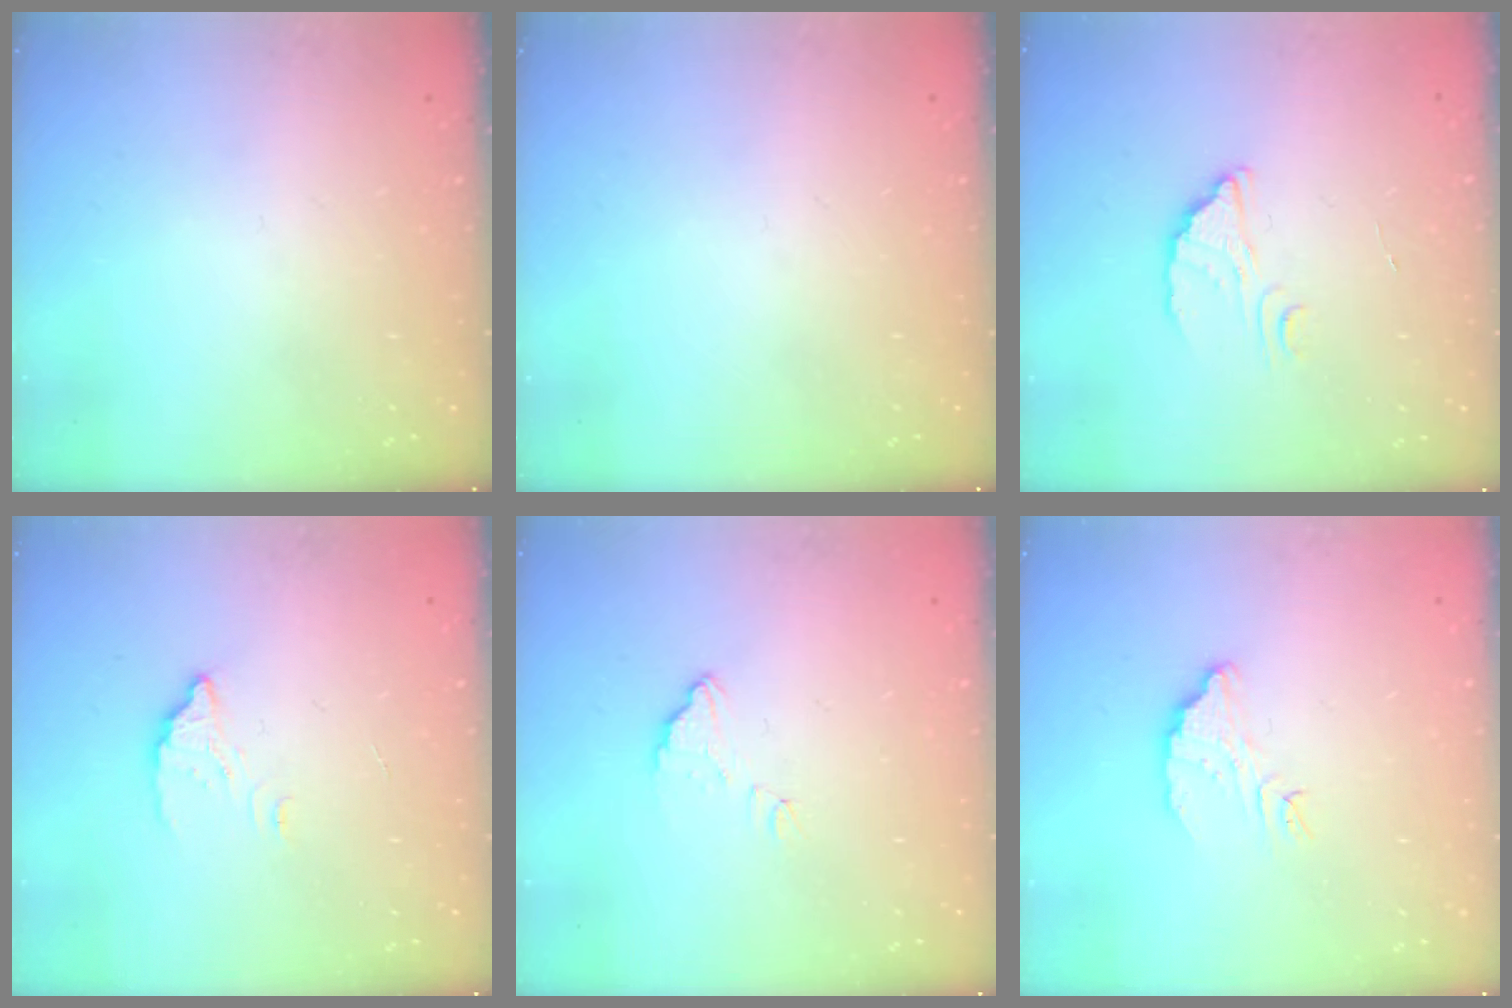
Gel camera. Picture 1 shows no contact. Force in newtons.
{"total": 0.0}
{"total": 2.4, "press": 2.4, "slide": 0.1}
{"total": 2.8, "press": 2.8, "slide": 0.2}
{"total": 4.4, "press": 4.4, "slide": 0.4}
{"total": 5.4, "press": 5.4, "slide": 0.3}